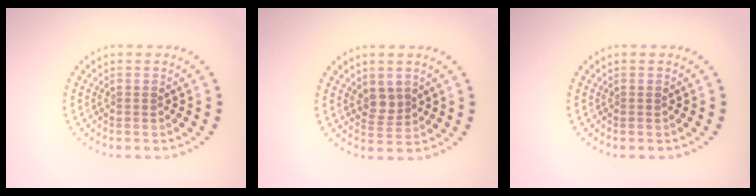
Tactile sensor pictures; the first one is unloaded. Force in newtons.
{"total": 2.1, "press": 1.9, "slide": 0.9}
{"total": 0.0}